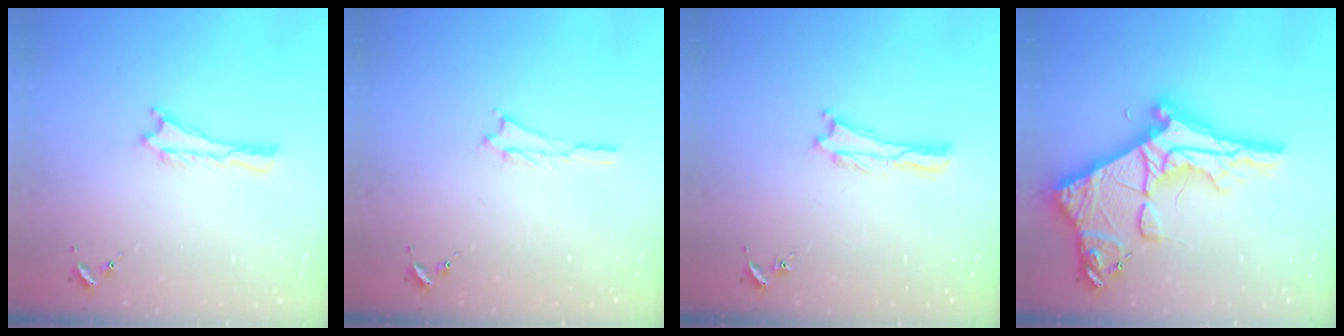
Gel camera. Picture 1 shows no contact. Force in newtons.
{"total": 0.7, "press": 0.7, "slide": 0.1}
{"total": 0.0}
{"total": 12.9, "press": 12.9, "slide": 1.3}